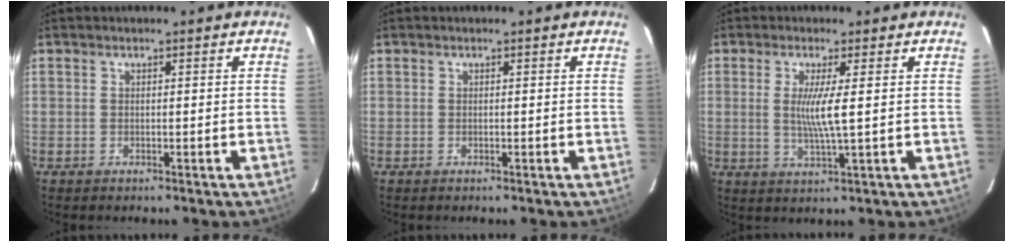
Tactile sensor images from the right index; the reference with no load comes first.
{"total": 0.0}
{"total": 5.1, "force": [0.6, -0.5, 5.1], "torque": [-0.098, -0.012, 0.010]}